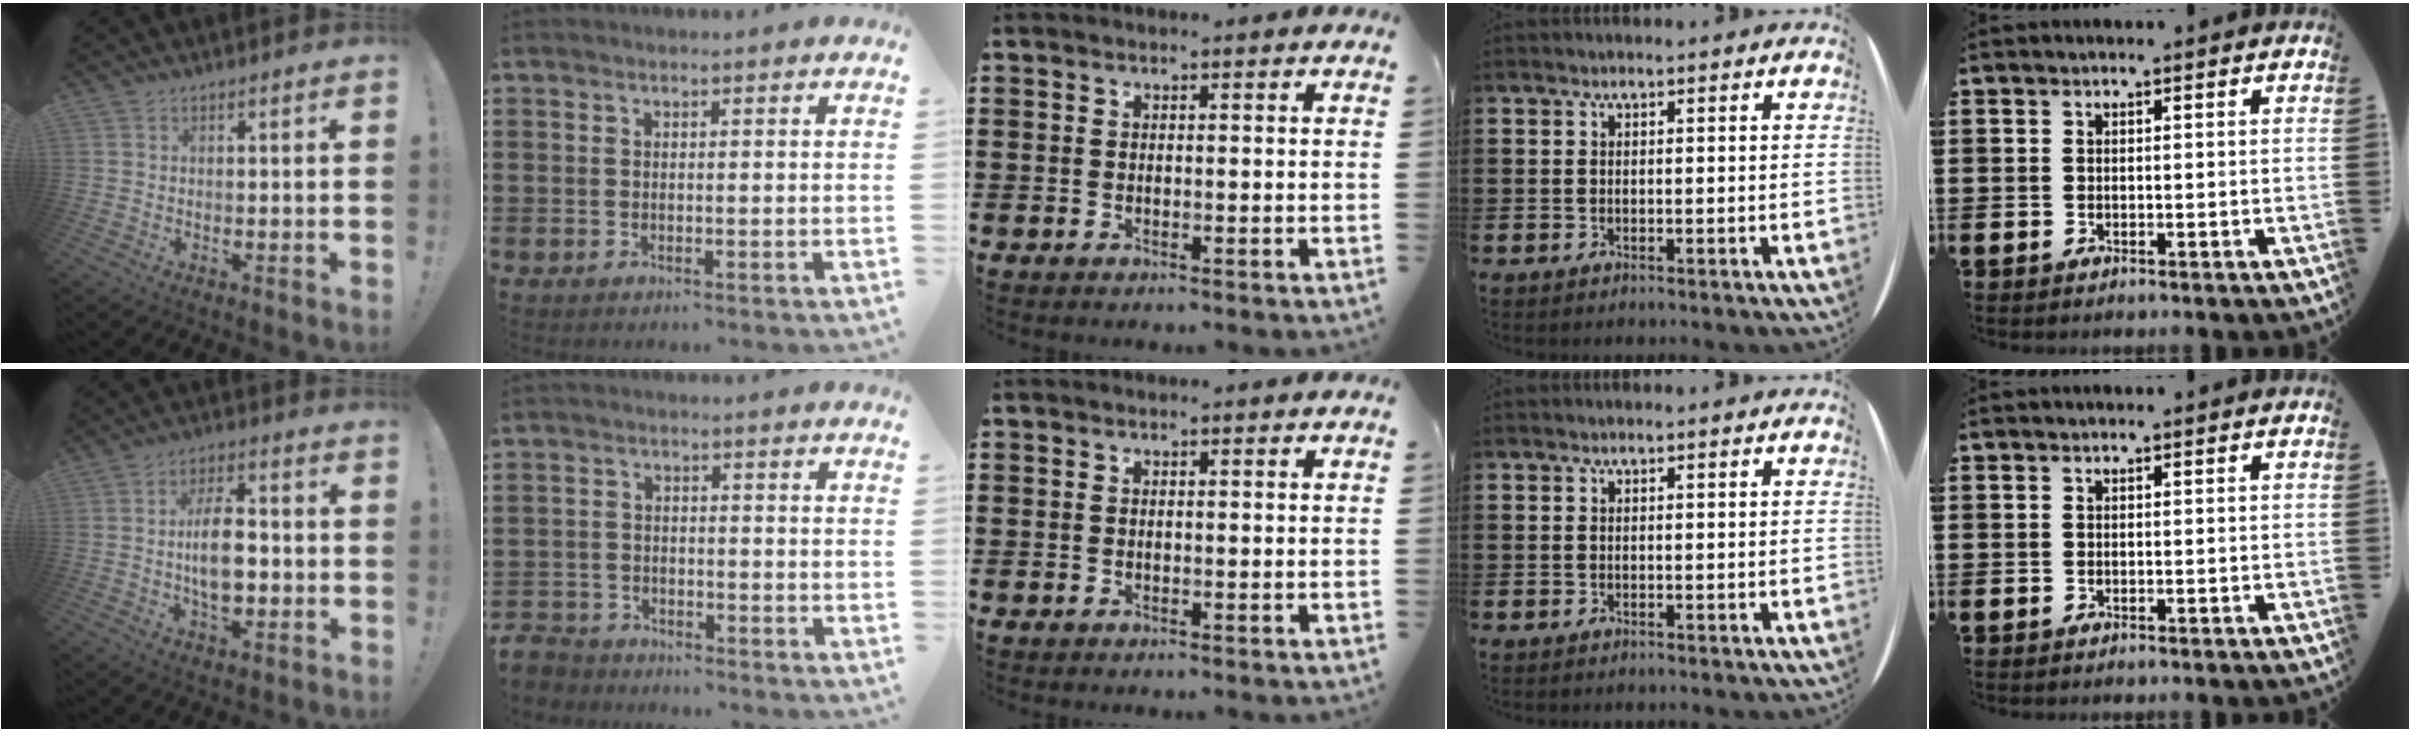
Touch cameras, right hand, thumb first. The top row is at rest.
{"thumb": {"total": 11.3, "force": [-1.5, 6.4, 9.2], "torque": [-0.159, 0.006, -0.027]}, "index": {"total": 3.0, "force": [-2.9, 0.7, -0.2], "torque": [-0.013, -0.005, -0.067]}}